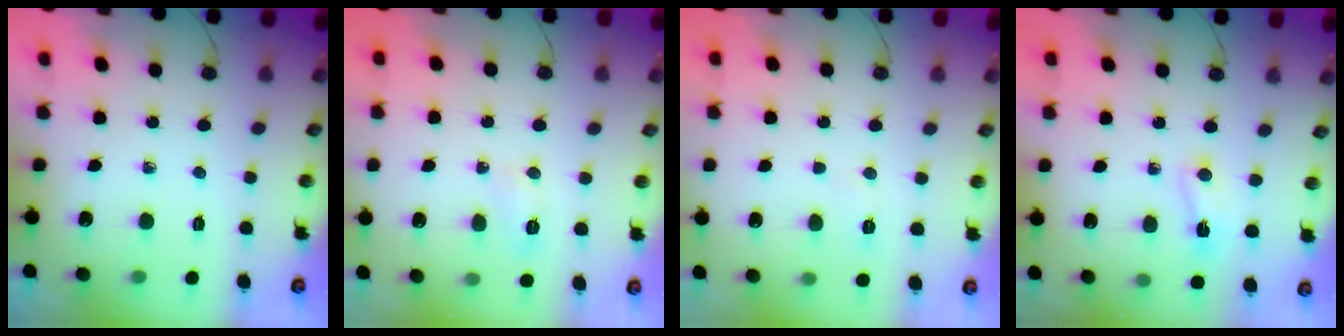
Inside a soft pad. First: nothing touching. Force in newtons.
{"total": 5.3, "press": 5.2, "slide": 0.7}
{"total": 4.4, "press": 4.3, "slide": 1.1}
{"total": 2.0, "press": 1.6, "slide": 1.2}